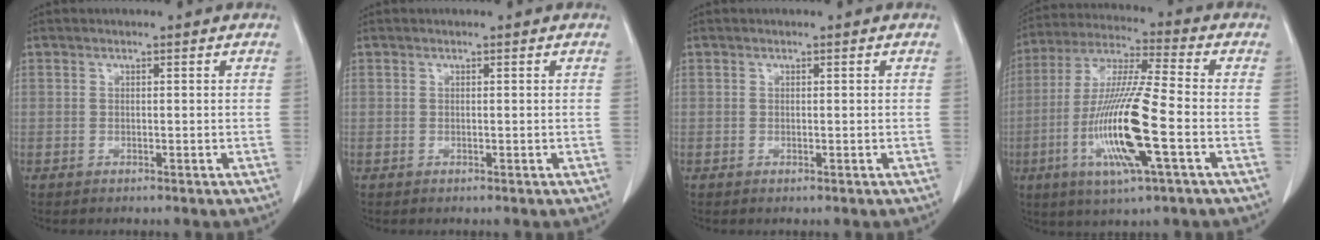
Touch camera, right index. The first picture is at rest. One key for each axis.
{"total": 0.0}
{"total": 0.0}
{"total": 16.0, "fx": -4.5, "fy": 0.8, "fz": 15.4, "tx": -0.314, "ty": -0.016, "tz": -0.086}